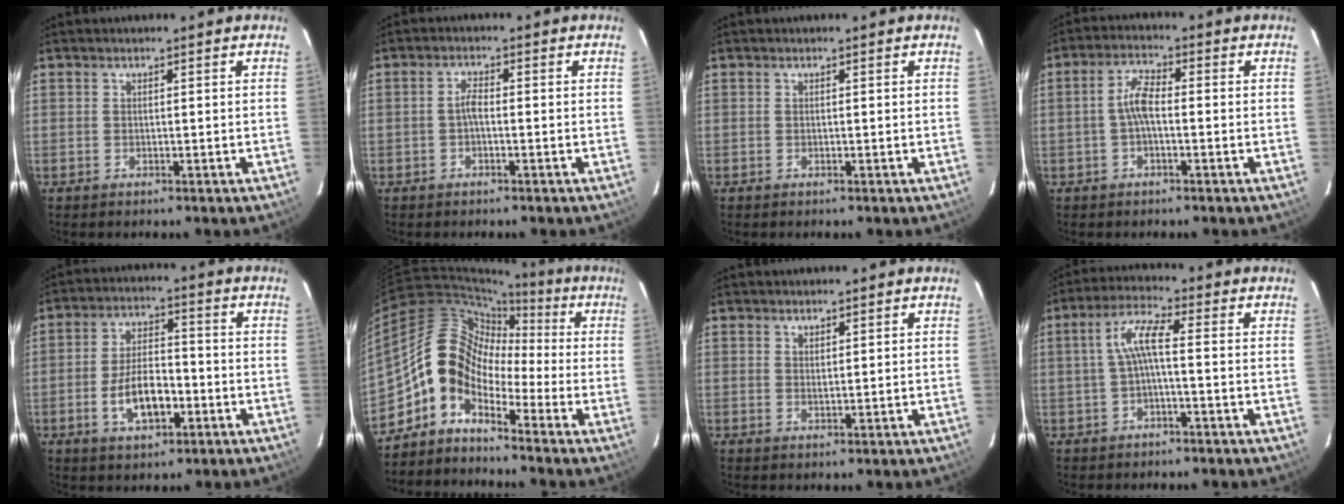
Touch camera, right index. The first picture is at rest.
{"total": 1.9, "force": [-0.6, 0.6, 1.6], "torque": [-0.034, 0.007, -0.014]}
{"total": 0.0}
{"total": 4.3, "force": [-0.9, 1.5, 4.0], "torque": [-0.084, 0.015, -0.018]}
{"total": 8.8, "force": [-3.2, 4.1, 7.1], "torque": [-0.140, 0.009, -0.047]}
{"total": 8.8, "force": [-3.9, 6.3, 4.9], "torque": [-0.072, 0.030, -0.099]}
{"total": 1.1, "force": [1.0, 0.4, 0.4], "torque": [-0.006, 0.000, 0.018]}
{"total": 5.3, "force": [-0.7, 0.8, 5.2], "torque": [-0.111, 0.013, -0.011]}